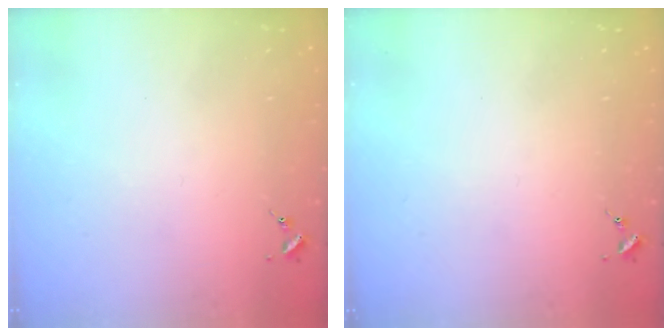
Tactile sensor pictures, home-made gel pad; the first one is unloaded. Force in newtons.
{"total": 0.0}